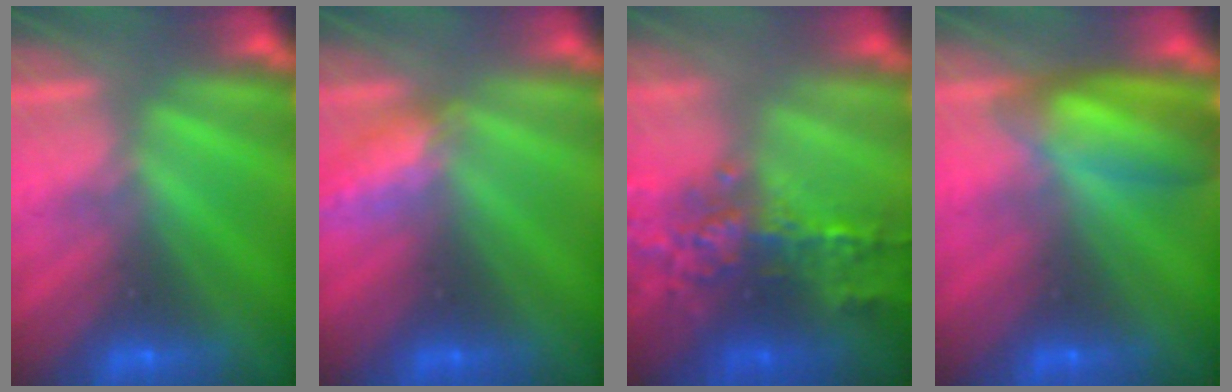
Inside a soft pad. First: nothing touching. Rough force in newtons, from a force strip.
{"total": 2.4}
{"total": 6.8}
{"total": 6.9}